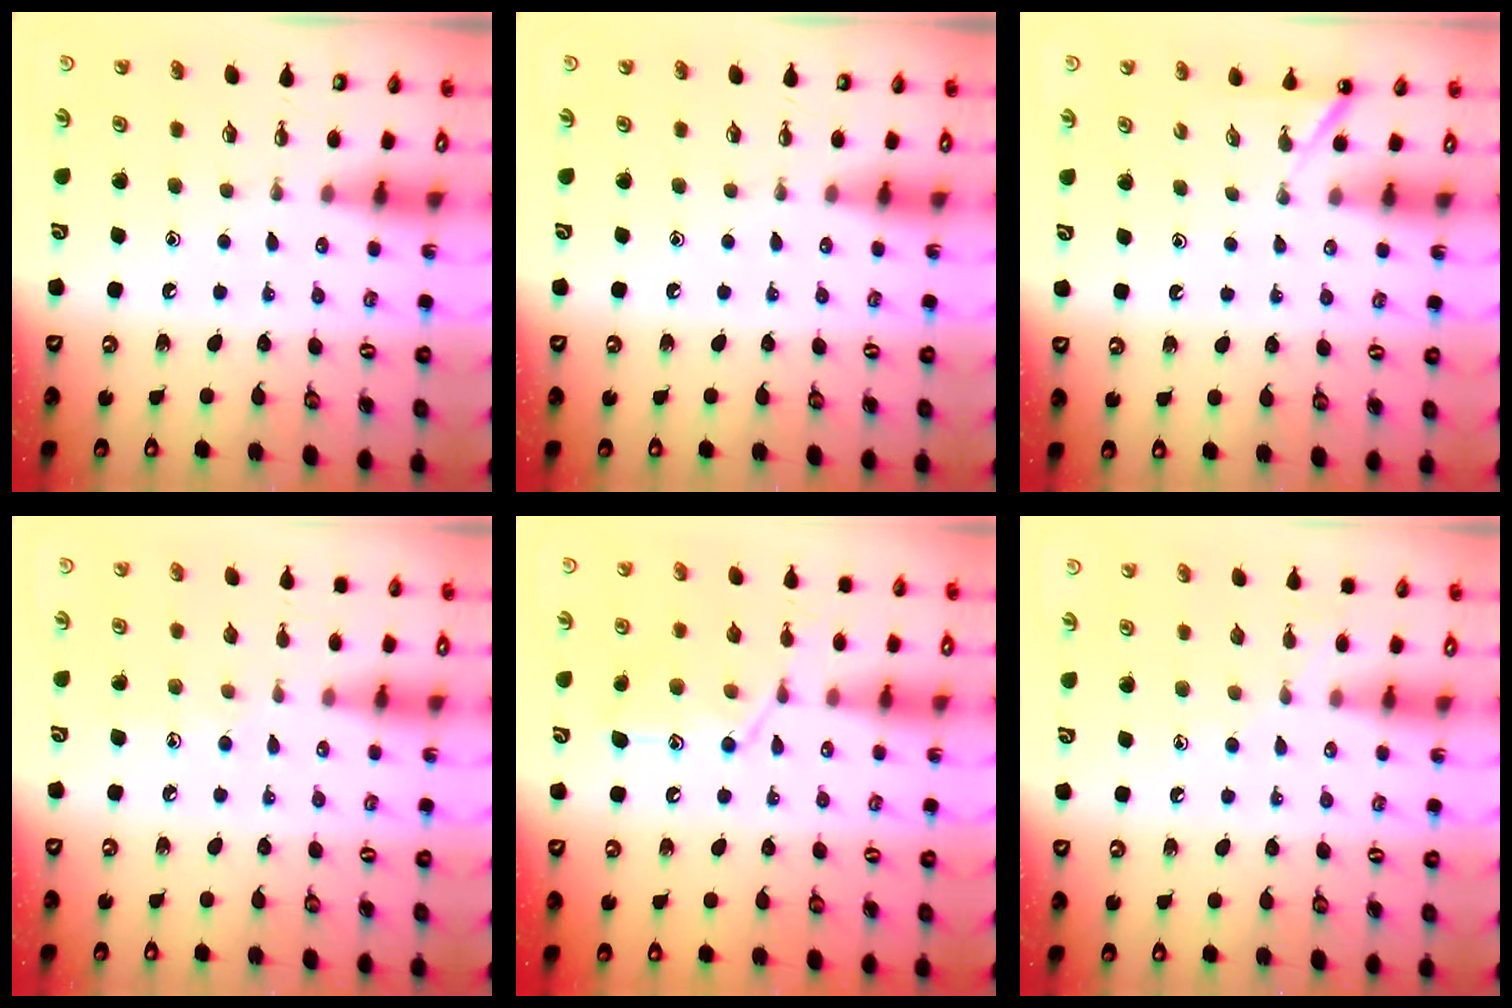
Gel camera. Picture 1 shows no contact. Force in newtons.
{"total": 0.0}
{"total": 2.3, "press": 2.3, "slide": 0.2}
{"total": 6.1, "press": 6.1, "slide": 0.5}
{"total": 15.1, "press": 15.1, "slide": 1.1}
{"total": 6.4, "press": 6.4, "slide": 0.7}